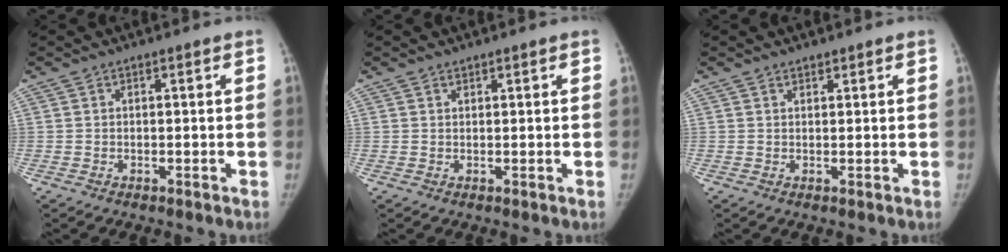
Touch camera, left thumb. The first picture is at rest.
{"total": 0.6, "force": [0.5, 0.3, 0.0], "torque": [0.002, -0.004, 0.007]}
{"total": 1.0, "force": [0.8, 0.4, 0.1], "torque": [0.004, -0.007, 0.012]}